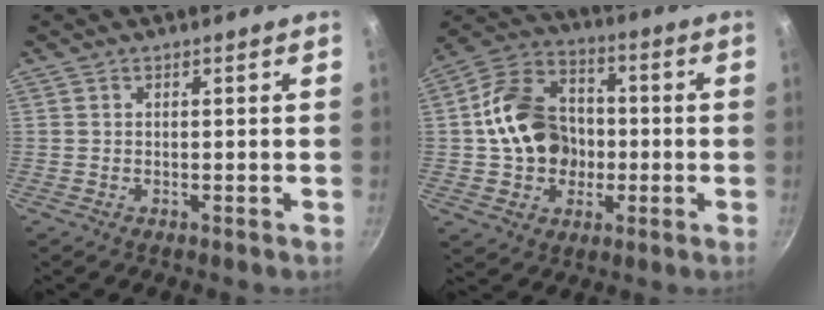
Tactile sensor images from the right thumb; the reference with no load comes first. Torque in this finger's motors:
{"motor_torque": [-0.46, 1.16, 0.18, -0.01, 0.10]}